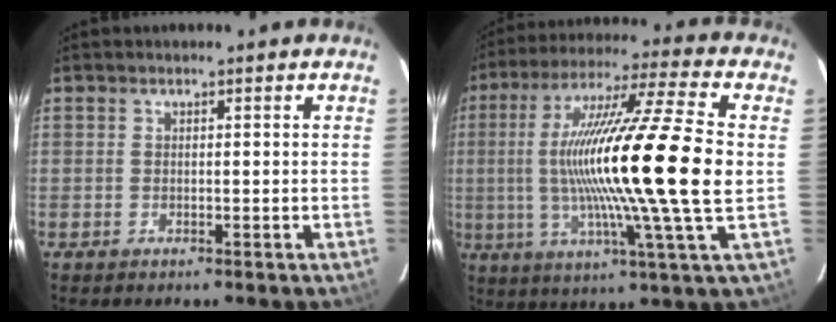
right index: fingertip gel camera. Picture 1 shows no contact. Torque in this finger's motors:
{"motor_torque": [1.98, -0.15, 1.05, 0.21]}